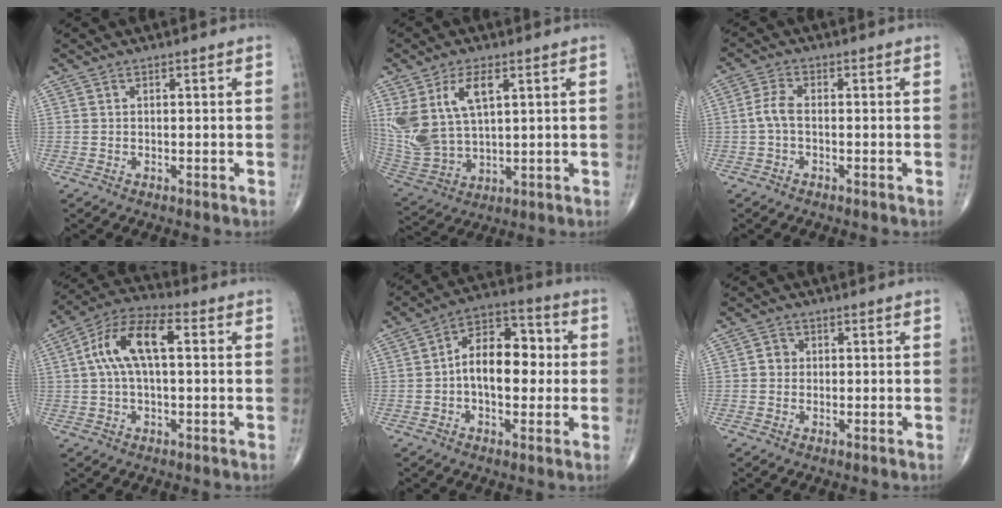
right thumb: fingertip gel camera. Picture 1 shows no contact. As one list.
[{"total": 14.1, "force": [5.3, 7.3, 10.9], "torque": [-0.224, -0.012, 0.121]}, {"total": 3.2, "force": [-0.6, 1.5, 2.8], "torque": [-0.062, 0.006, -0.019]}, {"total": 11.8, "force": [1.9, 5.4, 10.3], "torque": [-0.205, 0.040, 0.028]}, {"total": 13.0, "force": [0.0, 7.7, 10.4], "torque": [-0.134, 0.035, -0.009]}, {"total": 1.9, "force": [0.0, 1.8, 0.7], "torque": [0.002, 0.006, -0.005]}]